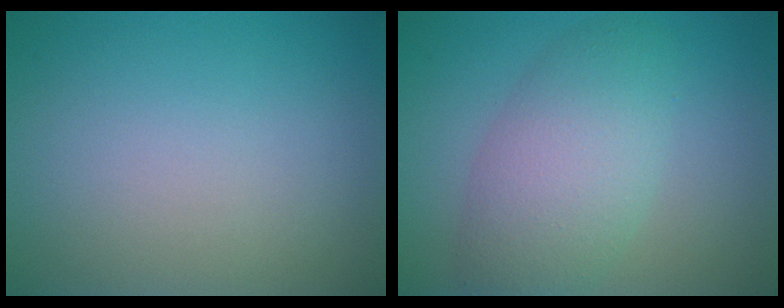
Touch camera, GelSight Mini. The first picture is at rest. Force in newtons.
{"total": 5.8, "press": 5.8, "slide": 0.2}